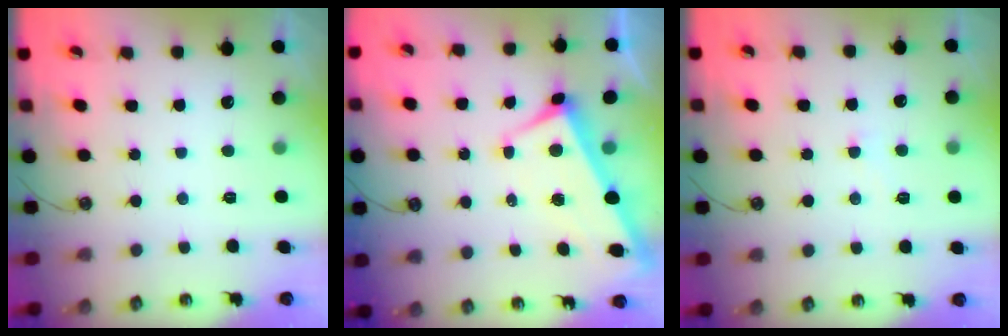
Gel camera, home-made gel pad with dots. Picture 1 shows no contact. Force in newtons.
{"total": 2.8, "press": 2.6, "slide": 0.9}
{"total": 2.7, "press": 2.7, "slide": 0.5}